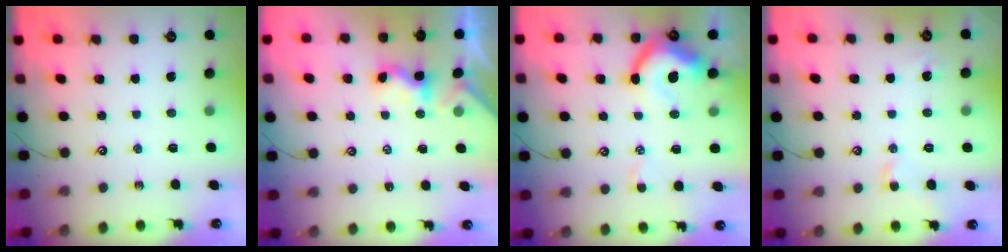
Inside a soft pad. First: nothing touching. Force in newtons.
{"total": 1.4, "press": 1.3, "slide": 0.4}
{"total": 8.9, "press": 8.7, "slide": 1.6}
{"total": 0.5, "press": 0.2, "slide": 0.5}